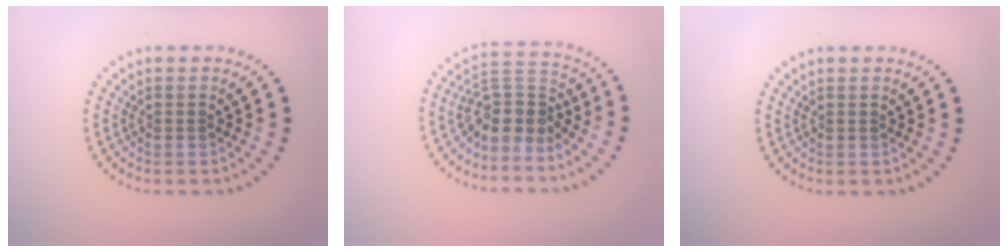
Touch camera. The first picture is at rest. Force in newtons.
{"total": 3.9, "press": 3.1, "slide": 2.3}
{"total": 0.0}